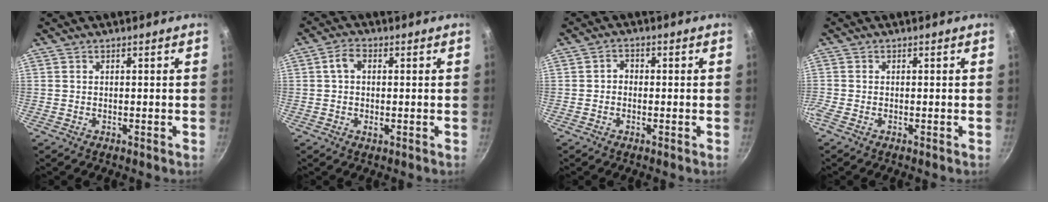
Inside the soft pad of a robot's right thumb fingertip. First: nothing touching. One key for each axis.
{"total": 3.9, "fx": 0.5, "fy": 2.5, "fz": 3.0, "tx": -0.054, "ty": 0.008, "tz": 0.002}
{"total": 2.0, "fx": -0.4, "fy": 1.7, "fz": 1.0, "tx": -0.006, "ty": 0.009, "tz": -0.009}
{"total": 0.9, "fx": -0.4, "fy": 0.5, "fz": 0.6, "tx": -0.022, "ty": 0.000, "tz": -0.015}